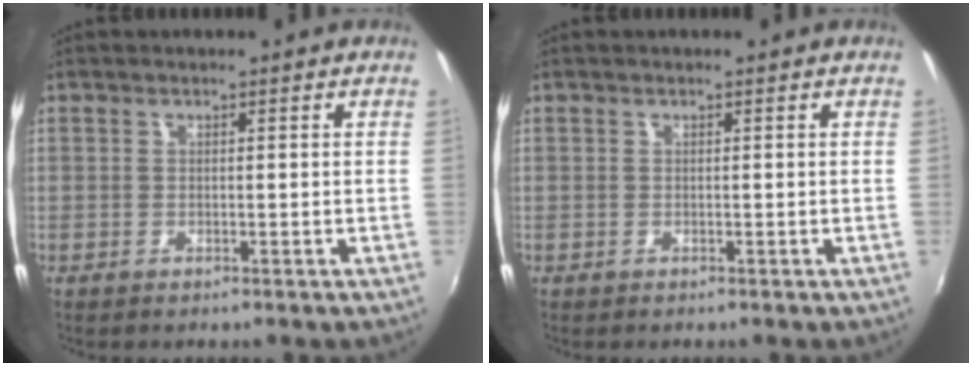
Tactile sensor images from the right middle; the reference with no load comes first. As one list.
[{"total": 0.0}]